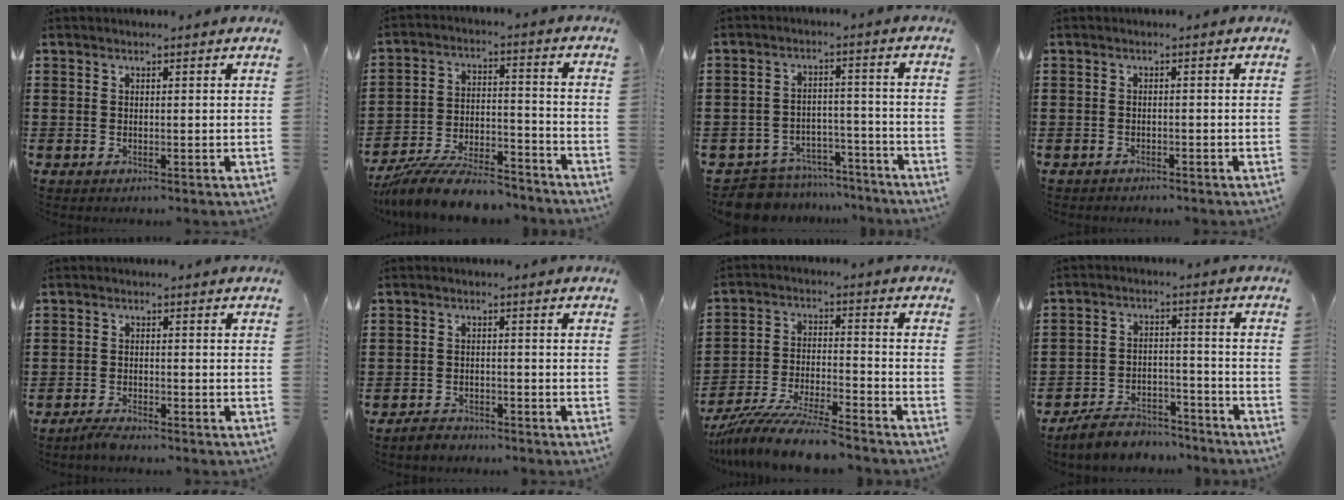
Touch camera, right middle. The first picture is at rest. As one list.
[{"total": 10.7, "force": [-9.6, 1.8, 4.4], "torque": [-0.075, 0.028, -0.182]}, {"total": 7.3, "force": [-7.1, 1.7, 0.7], "torque": [-0.019, 0.022, -0.142]}, {"total": 1.1, "force": [-1.0, 0.3, -0.1], "torque": [0.000, 0.004, -0.024]}, {"total": 2.0, "force": [-1.8, 0.1, 0.8], "torque": [-0.023, -0.002, -0.037]}, {"total": 2.4, "force": [-2.2, 0.7, 0.0], "torque": [-0.008, 0.004, -0.049]}, {"total": 10.0, "force": [-9.2, 0.5, 3.8], "torque": [-0.076, 0.011, -0.182]}, {"total": 6.1, "force": [-5.8, 1.5, 0.9], "torque": [-0.018, 0.017, -0.116]}]